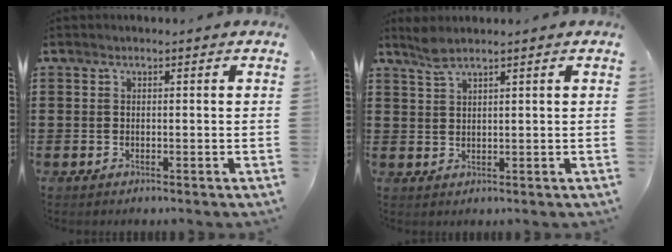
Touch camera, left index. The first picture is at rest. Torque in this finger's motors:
{"motor_torque": [0.58, -0.59, 0.06, 0.06]}